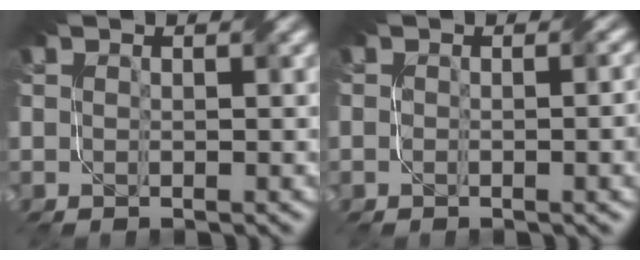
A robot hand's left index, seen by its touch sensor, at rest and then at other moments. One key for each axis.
{"total": 4.5, "fx": -0.7, "fy": 2.1, "fz": 3.9, "tx": -0.029, "ty": 0.002, "tz": -0.007}